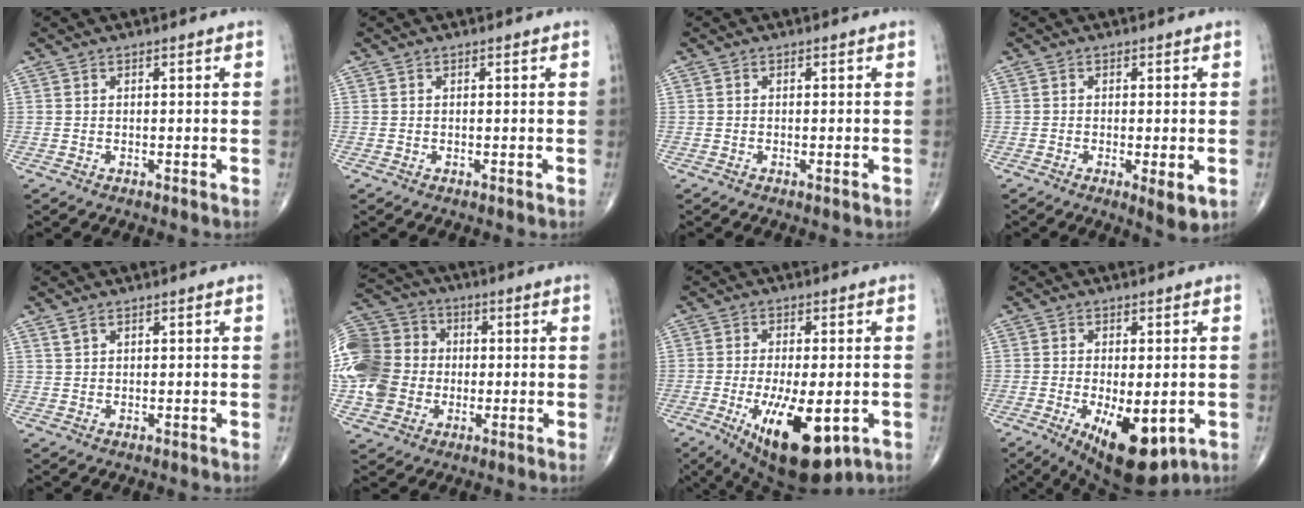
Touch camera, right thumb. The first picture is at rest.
{"total": 0.0}
{"total": 0.5, "force": [-0.3, 0.1, 0.4], "torque": [-0.010, -0.001, -0.005]}
{"total": 4.4, "force": [-1.1, 1.2, 4.1], "torque": [-0.066, -0.013, -0.020]}
{"total": 1.4, "force": [1.0, 0.7, 0.7], "torque": [-0.015, 0.004, 0.021]}
{"total": 18.9, "force": [-1.2, 16.1, 10.0], "torque": [-0.218, 0.029, -0.022]}
{"total": 16.3, "force": [-5.6, 6.5, 13.8], "torque": [-0.221, -0.013, -0.068]}
{"total": 12.8, "force": [-4.3, 5.6, 10.7], "torque": [-0.156, -0.013, -0.049]}